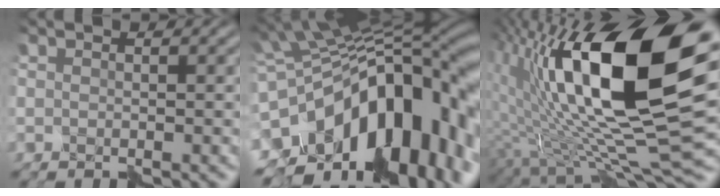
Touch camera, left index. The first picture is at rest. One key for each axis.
{"total": 16.9, "fx": -3.8, "fy": 9.6, "fz": 13.4, "tx": -0.205, "ty": 0.010, "tz": -0.063}
{"total": 16.7, "fx": 5.2, "fy": 5.4, "fz": 14.9, "tx": -0.254, "ty": -0.003, "tz": 0.087}